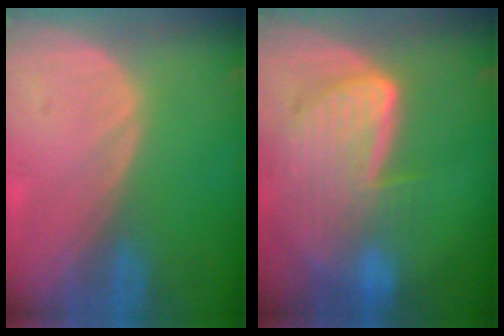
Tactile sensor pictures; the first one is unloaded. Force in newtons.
{"total": 9.2, "press": 8.0, "slide": 4.5}